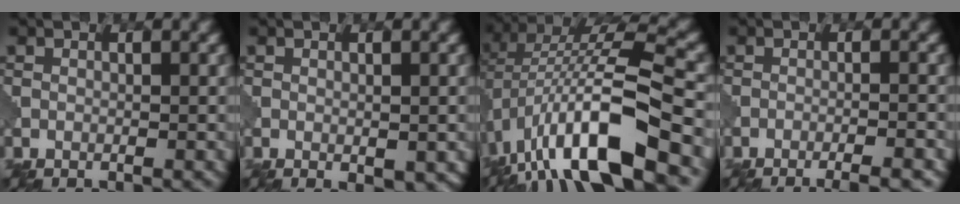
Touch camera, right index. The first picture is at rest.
{"total": 1.6, "force": [-0.7, 0.4, 1.4], "torque": [-0.022, -0.008, 0.000]}
{"total": 11.7, "force": [-4.9, 3.7, 9.9], "torque": [-0.189, 0.018, -0.081]}
{"total": 3.8, "force": [-2.9, 0.7, 2.3], "torque": [0.005, 0.016, -0.046]}